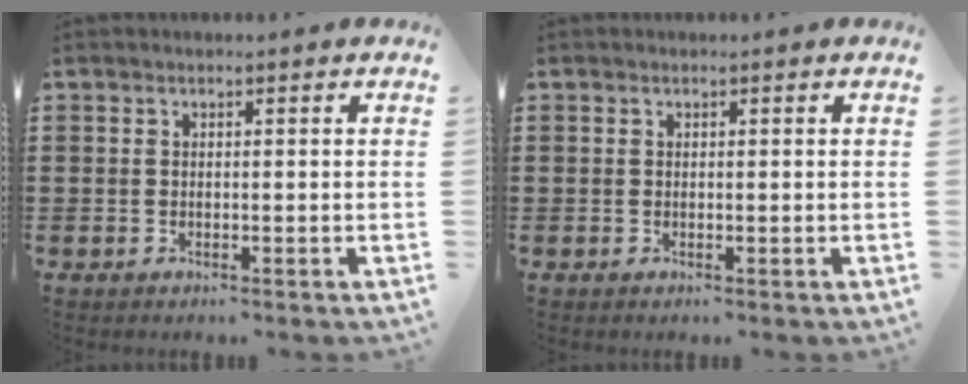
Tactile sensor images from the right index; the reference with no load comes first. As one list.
[{"total": 0.0}]